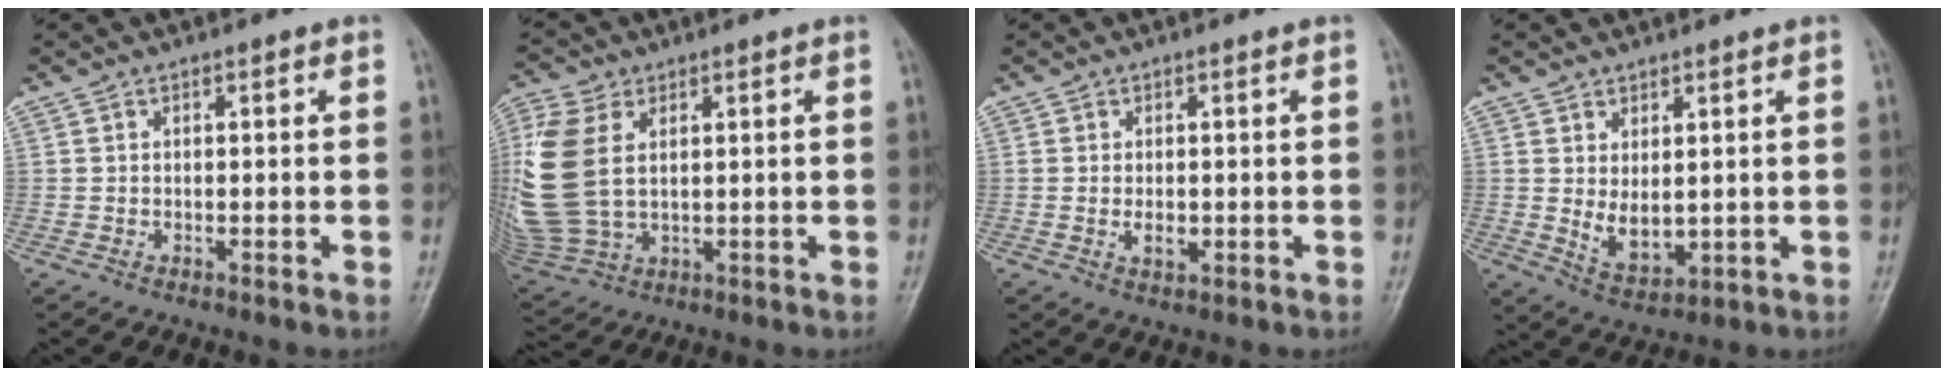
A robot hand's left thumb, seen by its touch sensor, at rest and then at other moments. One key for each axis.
{"total": 15.2, "fx": 2.8, "fy": 9.6, "fz": 11.5, "tx": -0.277, "ty": -0.006, "tz": 0.063}
{"total": 2.3, "fx": -0.2, "fy": 1.3, "fz": 1.9, "tx": -0.029, "ty": -0.003, "tz": 0.001}
{"total": 5.6, "fx": 0.8, "fy": 3.2, "fz": 4.6, "tx": -0.066, "ty": -0.018, "tz": 0.030}